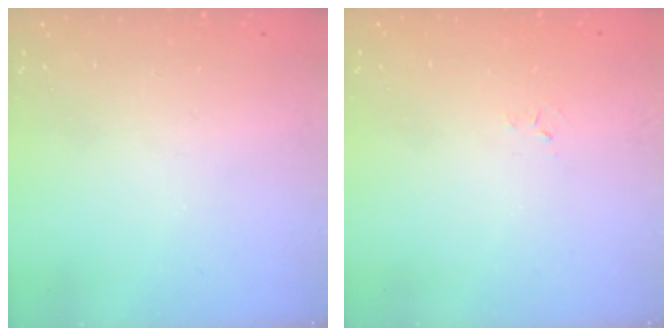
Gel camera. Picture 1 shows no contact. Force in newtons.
{"total": 2.6, "press": 2.6, "slide": 0.4}